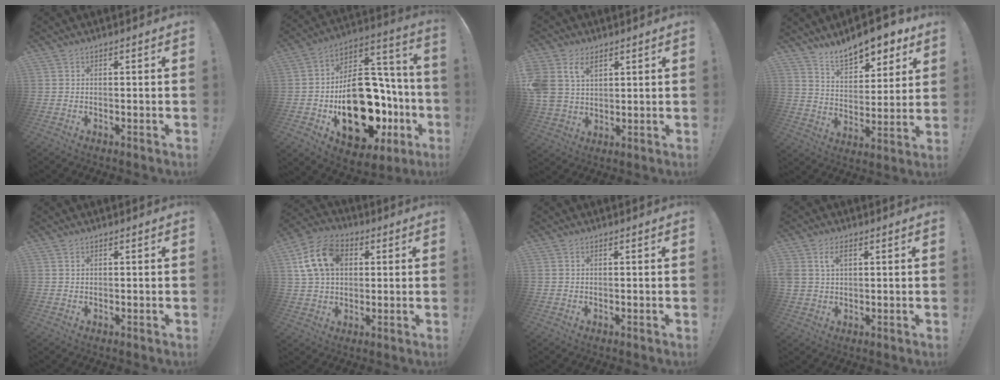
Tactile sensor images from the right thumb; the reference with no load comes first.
{"total": 29.3, "force": [-8.7, 18.0, 21.5], "torque": [-0.344, 0.056, -0.109]}
{"total": 9.3, "force": [4.7, 6.6, 4.6], "torque": [-0.111, -0.018, 0.092]}
{"total": 12.4, "force": [10.1, 4.8, 5.3], "torque": [-0.075, -0.074, 0.179]}
{"total": 0.7, "force": [0.6, 0.3, 0.3], "torque": [-0.006, 0.001, 0.012]}
{"total": 15.1, "force": [4.8, 10.8, 9.4], "torque": [-0.168, -0.005, 0.095]}
{"total": 0.5, "force": [0.3, 0.4, 0.2], "torque": [-0.005, 0.002, 0.005]}
{"total": 4.9, "force": [1.9, 3.4, 3.0], "torque": [-0.062, 0.003, 0.035]}